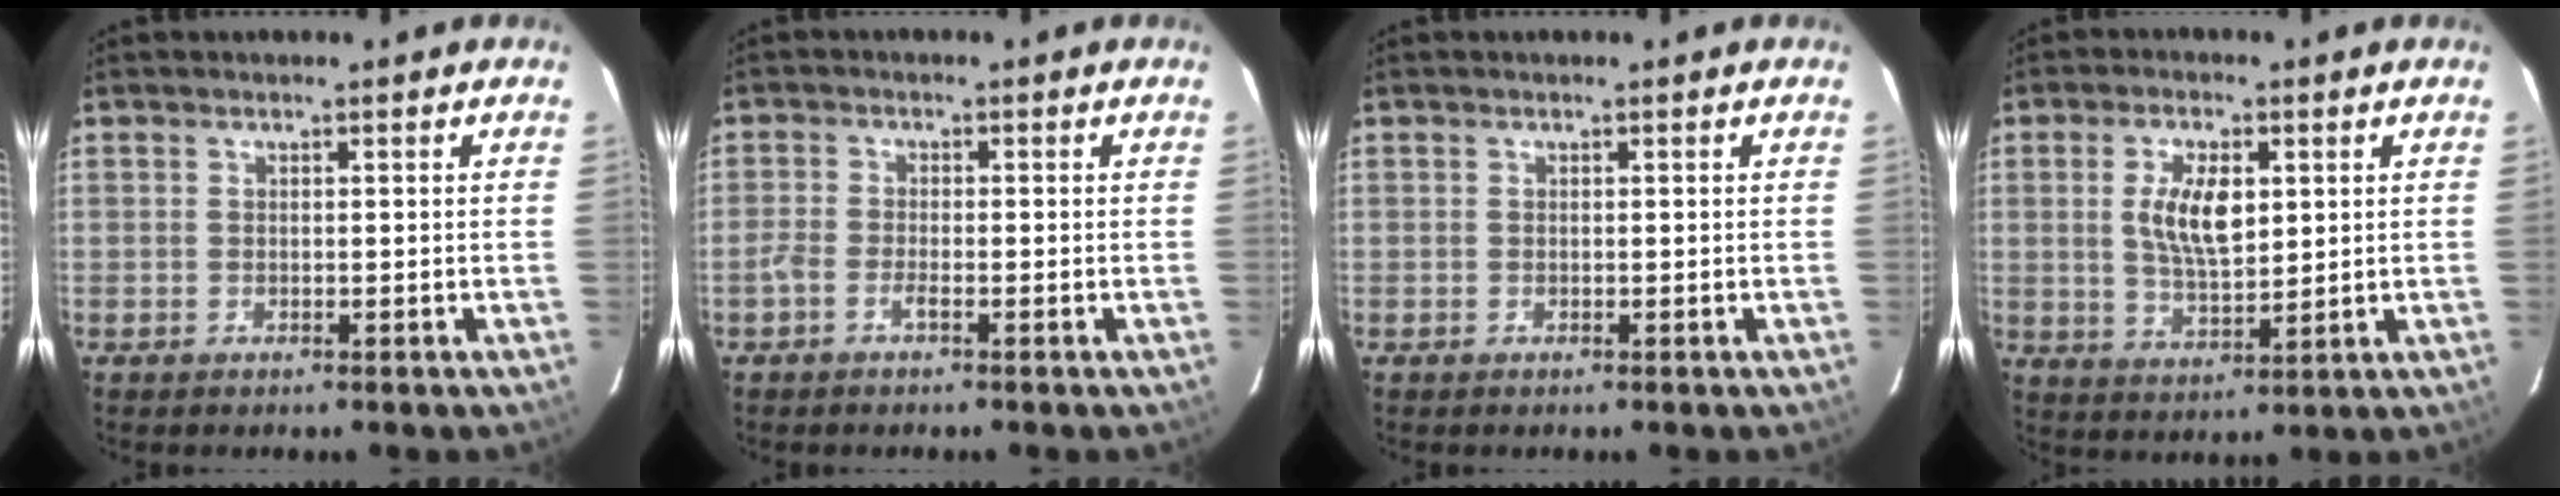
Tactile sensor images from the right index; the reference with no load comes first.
{"total": 2.1, "force": [-0.7, 1.0, 1.7], "torque": [-0.037, -0.003, -0.015]}
{"total": 0.0}
{"total": 8.5, "force": [1.9, 4.0, 7.3], "torque": [-0.135, 0.002, 0.039]}